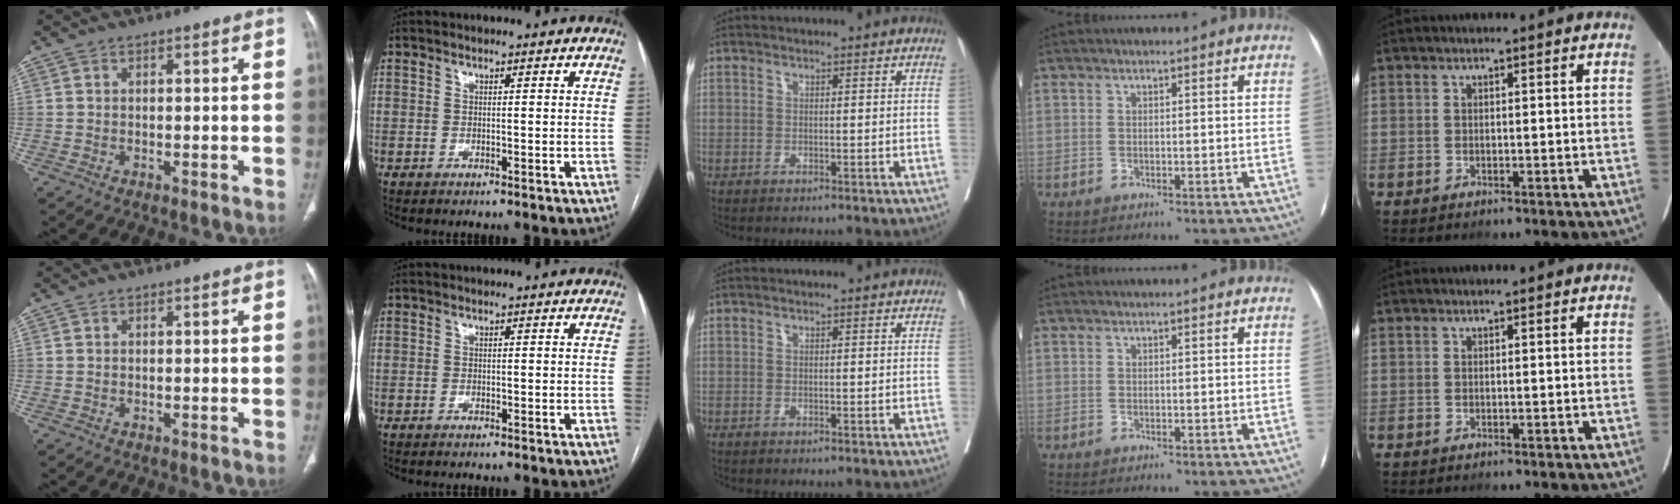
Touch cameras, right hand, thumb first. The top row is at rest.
{}